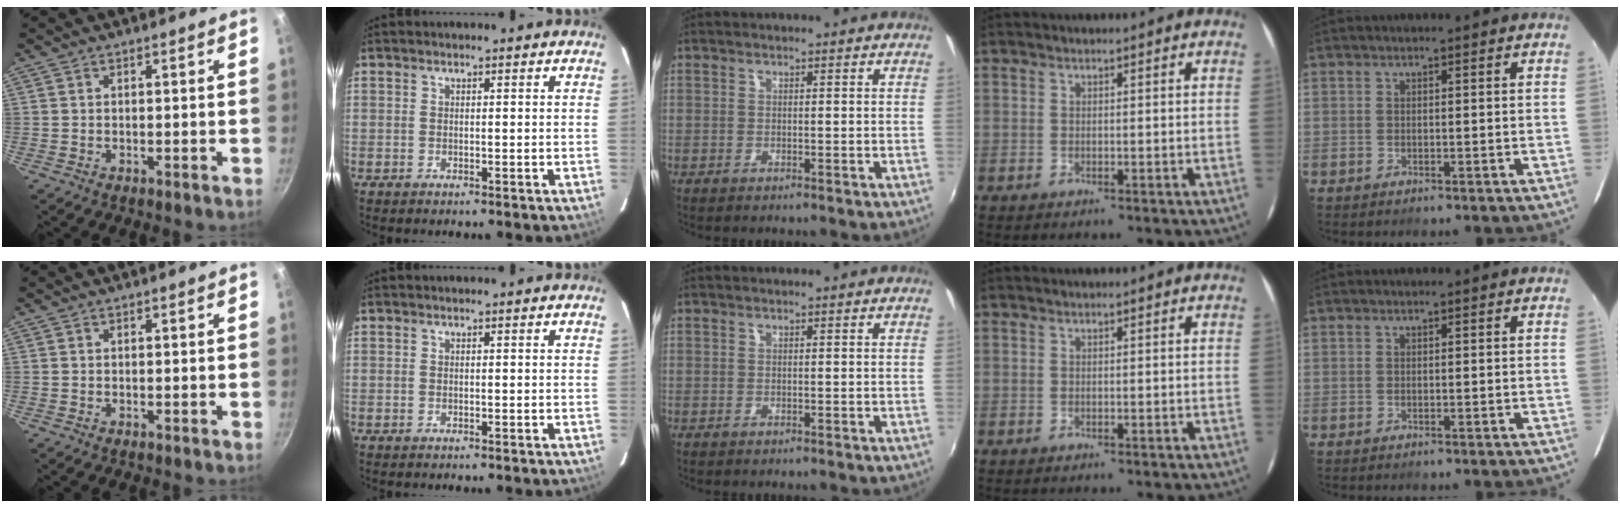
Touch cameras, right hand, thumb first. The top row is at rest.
{}